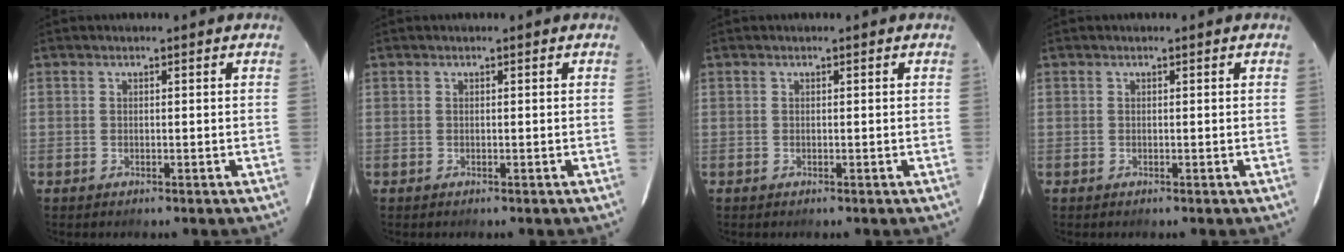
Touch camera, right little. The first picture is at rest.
{"total": 0.0}
{"total": 0.0}
{"total": 0.0}